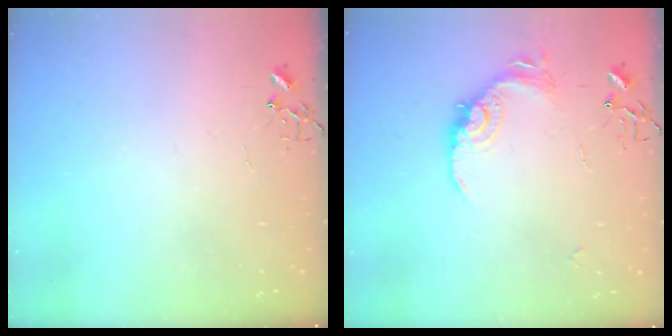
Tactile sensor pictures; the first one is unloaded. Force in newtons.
{"total": 13.7, "press": 13.7, "slide": 0.8}